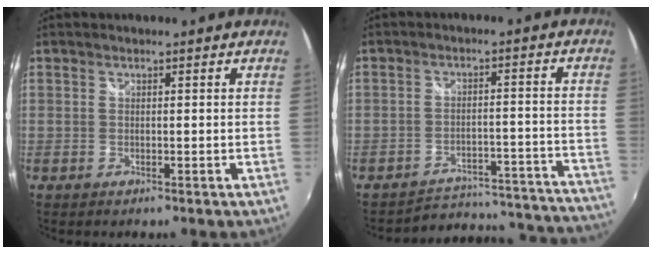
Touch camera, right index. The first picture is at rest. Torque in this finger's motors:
{"motor_torque": [-0.50, -0.17, -0.88, -0.15]}